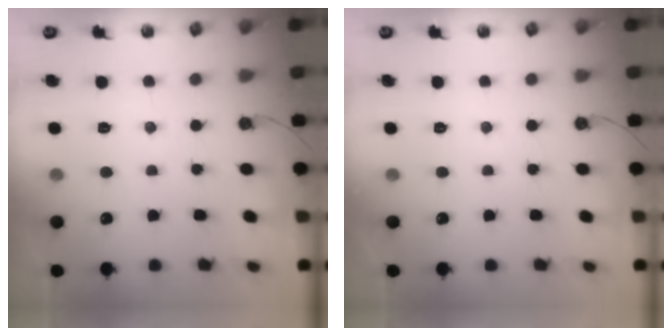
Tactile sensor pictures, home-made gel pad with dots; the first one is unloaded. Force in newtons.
{"total": 0.0}